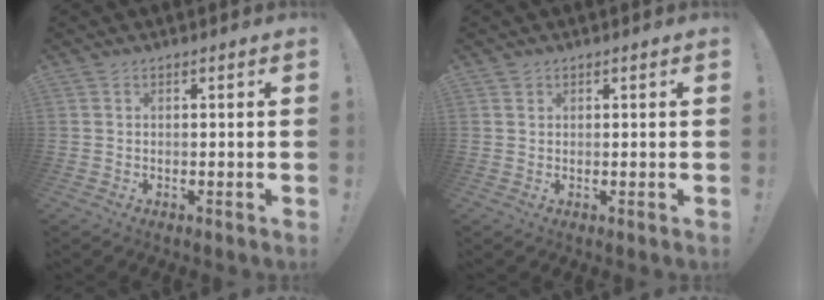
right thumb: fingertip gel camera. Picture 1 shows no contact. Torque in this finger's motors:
{"motor_torque": [-0.20, 0.02, 0.02, -0.15, 0.00]}